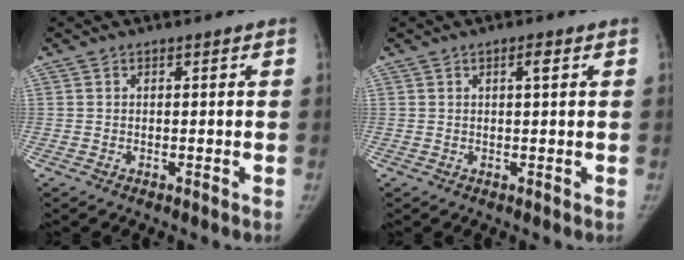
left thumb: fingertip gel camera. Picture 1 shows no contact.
{"total": 1.6, "force": [0.6, 0.2, 1.5], "torque": [-0.023, 0.001, 0.010]}